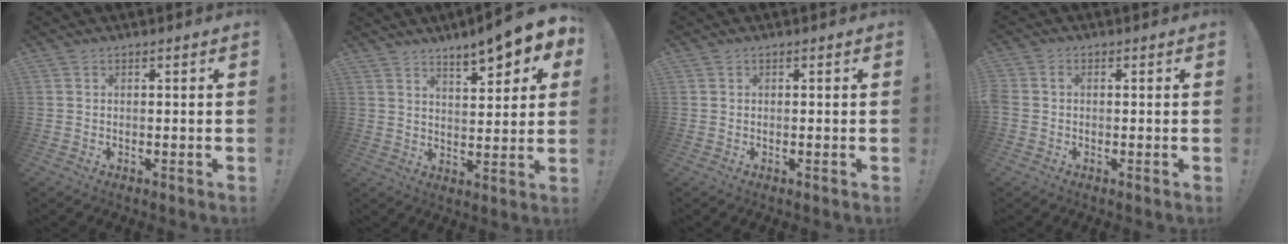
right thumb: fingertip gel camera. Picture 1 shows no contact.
{"total": 8.6, "force": [6.4, 1.3, 5.7], "torque": [-0.075, -0.053, 0.106]}
{"total": 0.0}
{"total": 1.5, "force": [-0.3, 1.2, 0.8], "torque": [-0.021, 0.005, -0.004]}